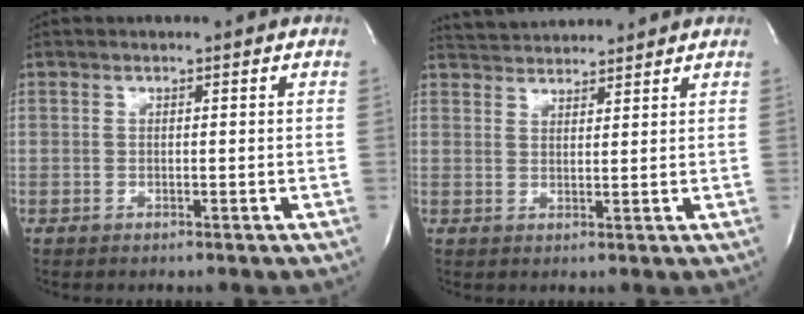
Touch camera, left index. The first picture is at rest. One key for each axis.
{"total": 5.5, "fx": 5.5, "fy": 0.5, "fz": 0.8, "tx": -0.021, "ty": 0.024, "tz": 0.088}